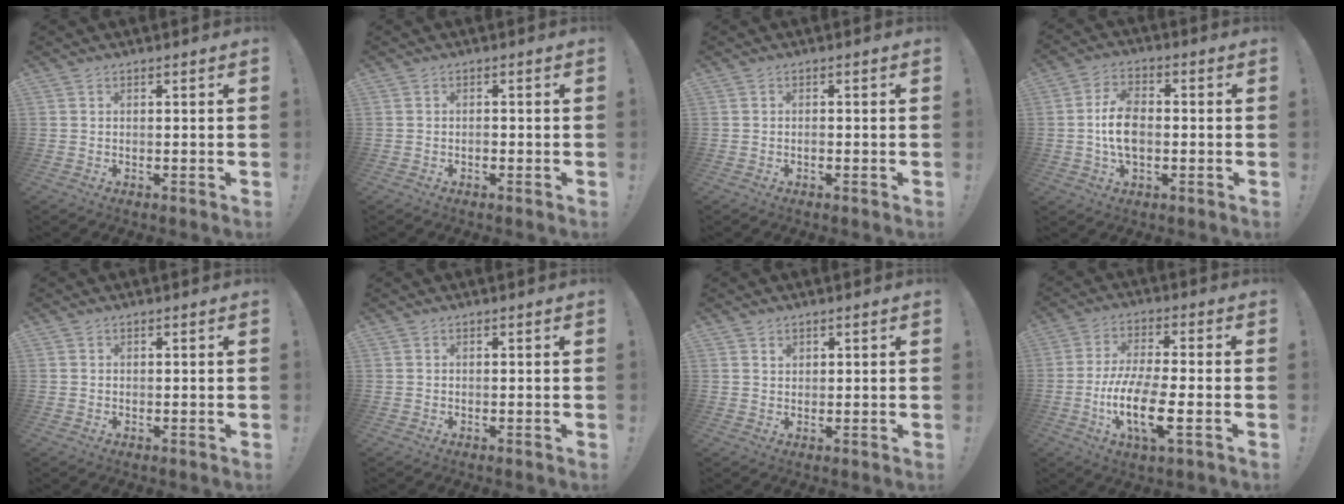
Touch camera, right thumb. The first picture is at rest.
{"total": 1.1, "force": [-0.8, 0.6, 0.5], "torque": [-0.011, 0.001, -0.014]}
{"total": 0.8, "force": [-0.7, 0.3, 0.3], "torque": [-0.008, 0.002, -0.013]}
{"total": 10.0, "force": [-1.0, 6.5, 7.6], "torque": [-0.133, 0.005, -0.018]}
{"total": 0.0}
{"total": 0.0}
{"total": 1.2, "force": [0.9, 0.8, 0.3], "torque": [0.007, -0.006, 0.015]}
{"total": 14.8, "force": [-4.3, 4.3, 13.5], "torque": [-0.266, -0.002, -0.073]}